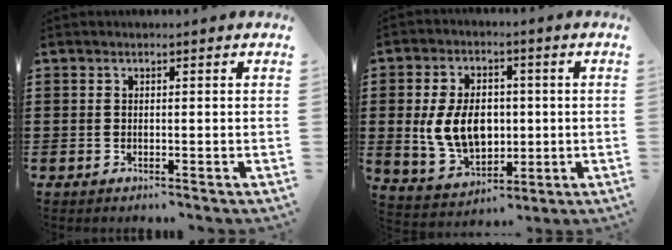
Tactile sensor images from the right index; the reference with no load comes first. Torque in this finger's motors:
{"motor_torque": [1.67, -0.47, 1.05, 0.21]}